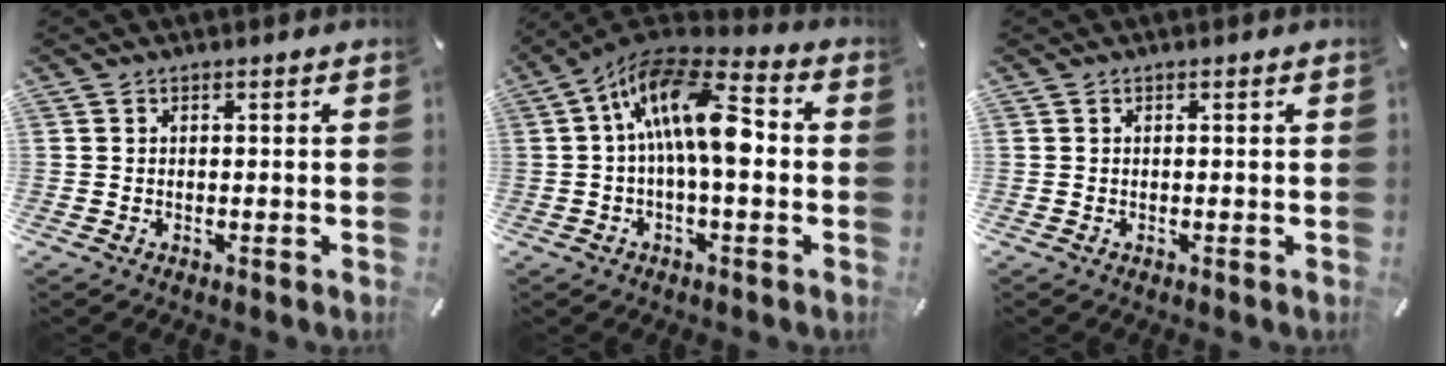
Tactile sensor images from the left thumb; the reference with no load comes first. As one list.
[{"total": 16.8, "force": [0.8, 7.5, 15.0], "torque": [-0.269, 0.005, 0.014]}, {"total": 0.0}]